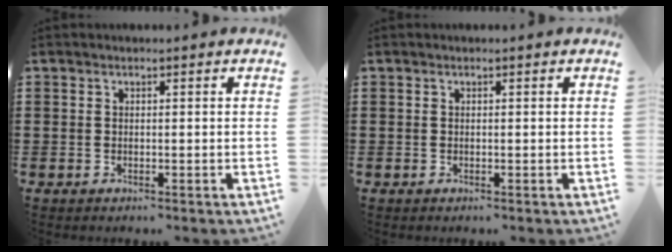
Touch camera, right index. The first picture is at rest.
{"total": 0.0}